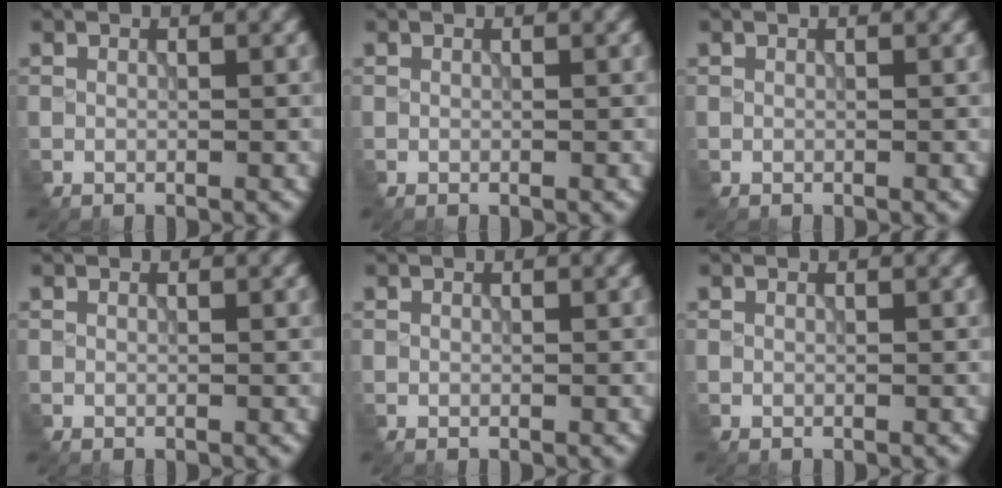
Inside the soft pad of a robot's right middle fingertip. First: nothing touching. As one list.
[{"total": 0.0}, {"total": 0.0}, {"total": 0.0}, {"total": 0.0}, {"total": 0.0}]